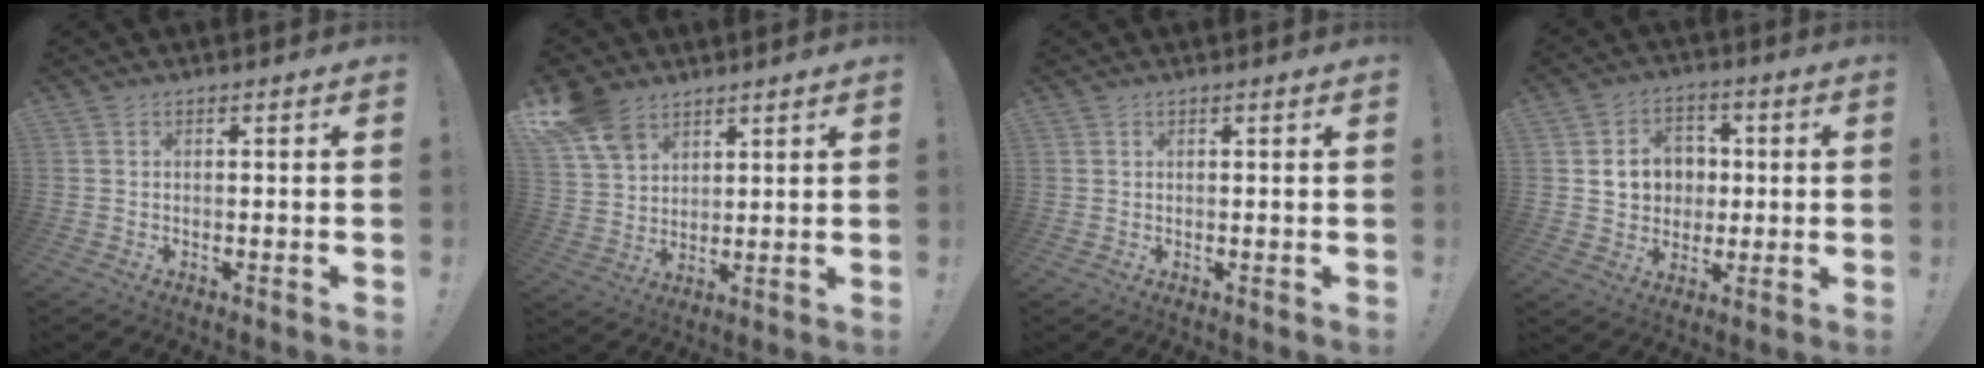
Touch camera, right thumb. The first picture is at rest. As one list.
[{"total": 11.4, "force": [7.5, 7.0, 4.7], "torque": [-0.088, -0.037, 0.151]}, {"total": 1.3, "force": [0.7, 1.0, -0.1], "torque": [0.007, -0.006, 0.012]}, {"total": 10.9, "force": [1.4, 9.8, 4.5], "torque": [-0.049, -0.003, 0.034]}]